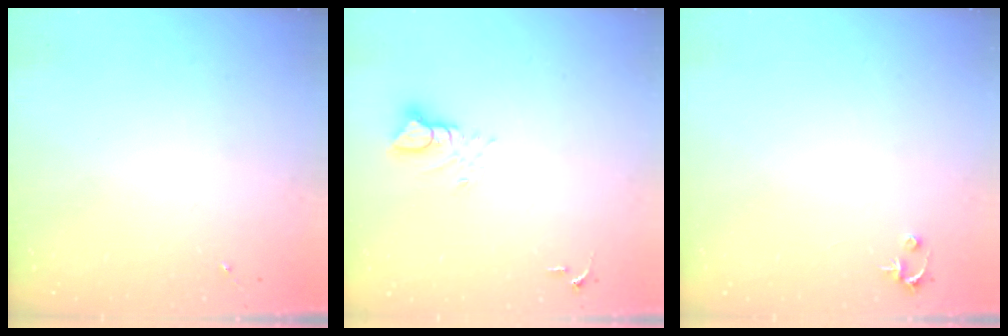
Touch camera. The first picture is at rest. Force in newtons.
{"total": 5.3, "press": 5.3, "slide": 0.3}
{"total": 2.5, "press": 2.5, "slide": 0.2}